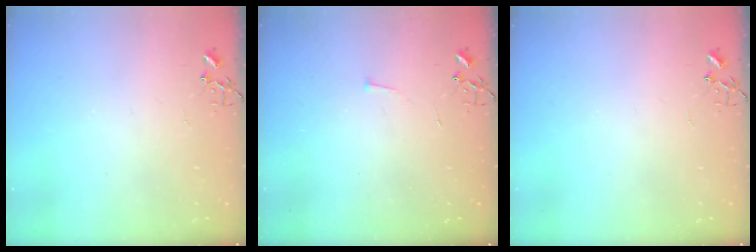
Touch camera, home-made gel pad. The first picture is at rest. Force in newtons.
{"total": 3.0, "press": 2.9, "slide": 0.3}
{"total": 0.0}